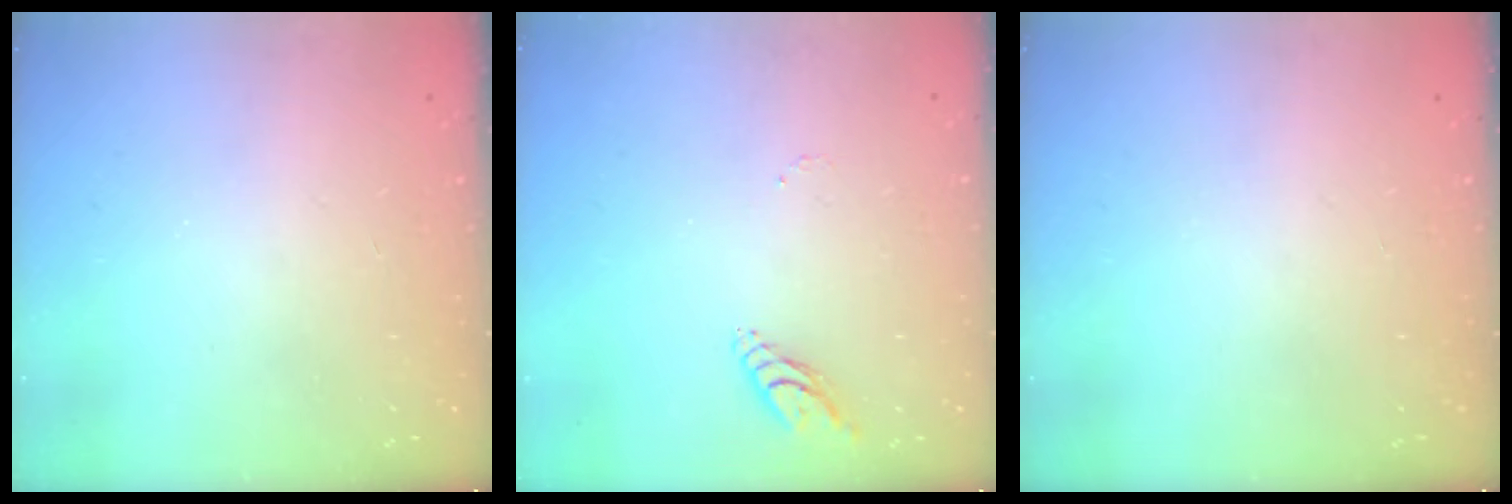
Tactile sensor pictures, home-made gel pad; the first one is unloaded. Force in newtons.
{"total": 5.4, "press": 5.4, "slide": 0.2}
{"total": 0.0}